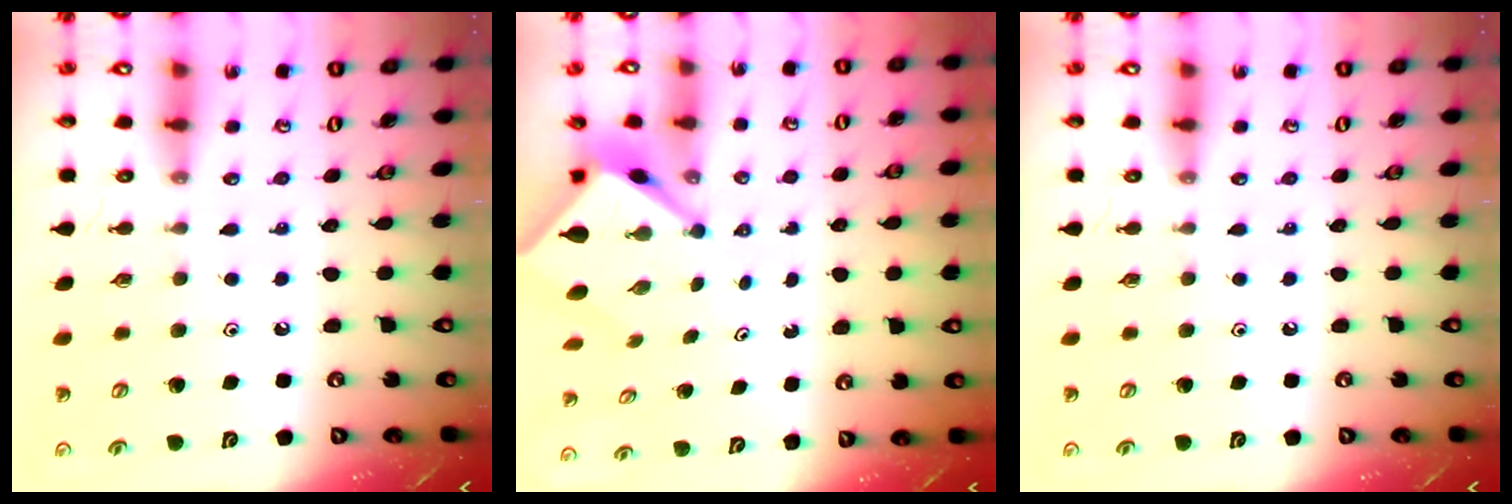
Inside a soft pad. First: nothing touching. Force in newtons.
{"total": 4.3, "press": 4.3, "slide": 0.3}
{"total": 0.0}